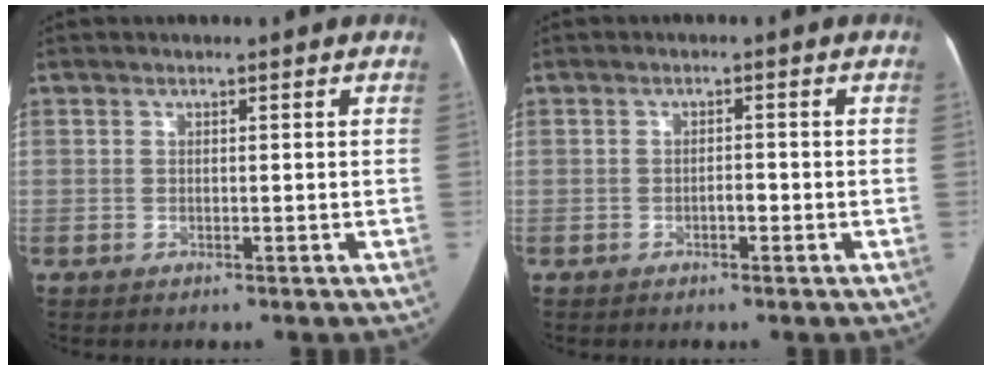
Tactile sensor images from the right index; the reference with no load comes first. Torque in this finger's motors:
{"motor_torque": [0.26, -0.11, 0.06, 0.03]}